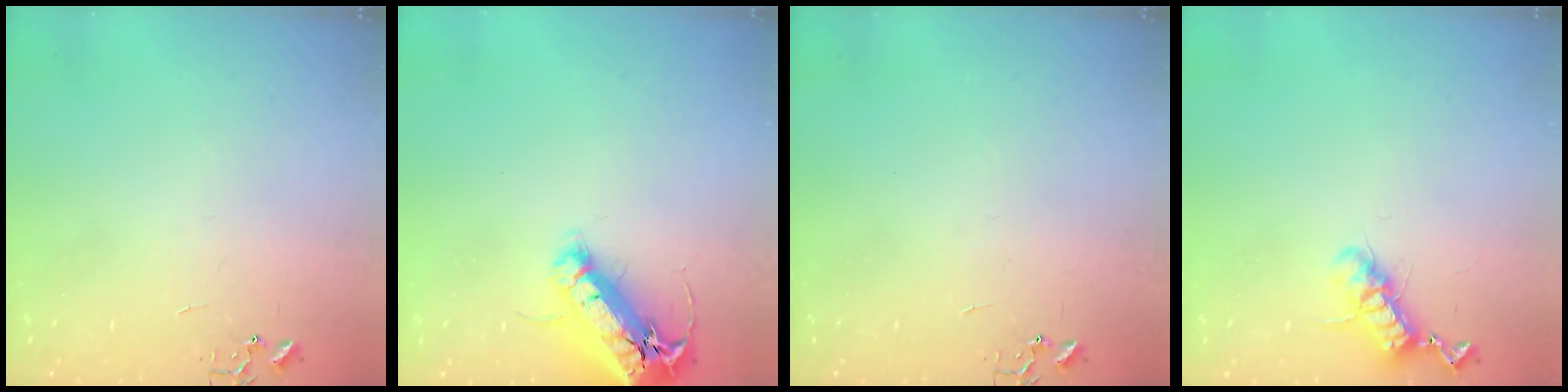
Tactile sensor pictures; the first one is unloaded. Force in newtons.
{"total": 18.8, "press": 18.4, "slide": 3.8}
{"total": 0.0}
{"total": 11.0, "press": 10.9, "slide": 1.1}